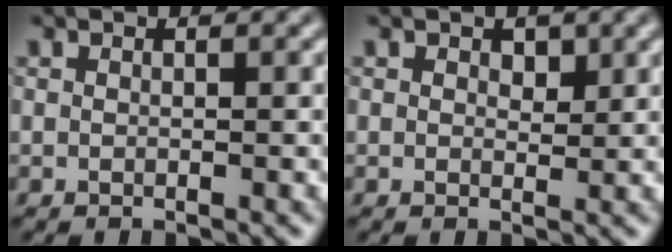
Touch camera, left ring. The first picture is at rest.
{"total": 1.1, "force": [0.6, 0.7, 0.6], "torque": [-0.005, -0.004, 0.008]}